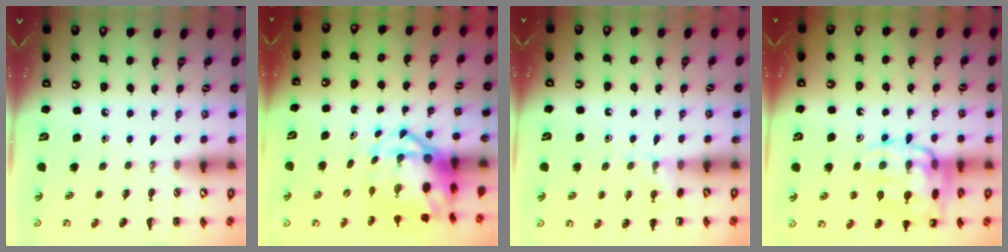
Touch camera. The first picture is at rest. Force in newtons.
{"total": 8.3, "press": 8.0, "slide": 2.2}
{"total": 6.9, "press": 6.6, "slide": 2.1}
{"total": 17.8, "press": 17.7, "slide": 2.1}